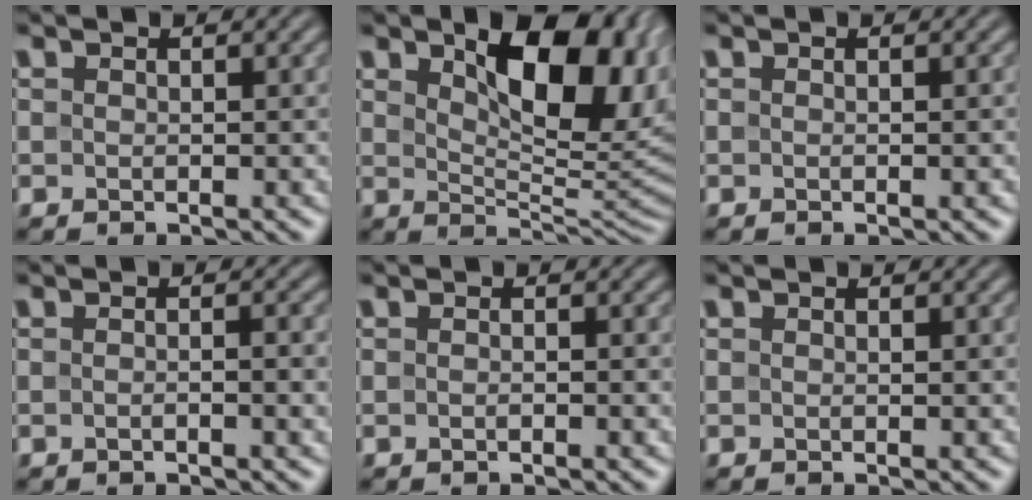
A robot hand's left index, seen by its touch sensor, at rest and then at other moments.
{"total": 10.2, "force": [3.4, 4.8, 8.3], "torque": [-0.124, -0.002, 0.051]}
{"total": 0.6, "force": [-0.2, 0.0, 0.6], "torque": [-0.005, -0.002, -0.004]}
{"total": 2.4, "force": [-0.5, 0.6, 2.2], "torque": [-0.028, 0.001, -0.012]}
{"total": 1.1, "force": [-0.4, 0.2, 1.0], "torque": [-0.013, -0.001, -0.008]}
{"total": 0.0}